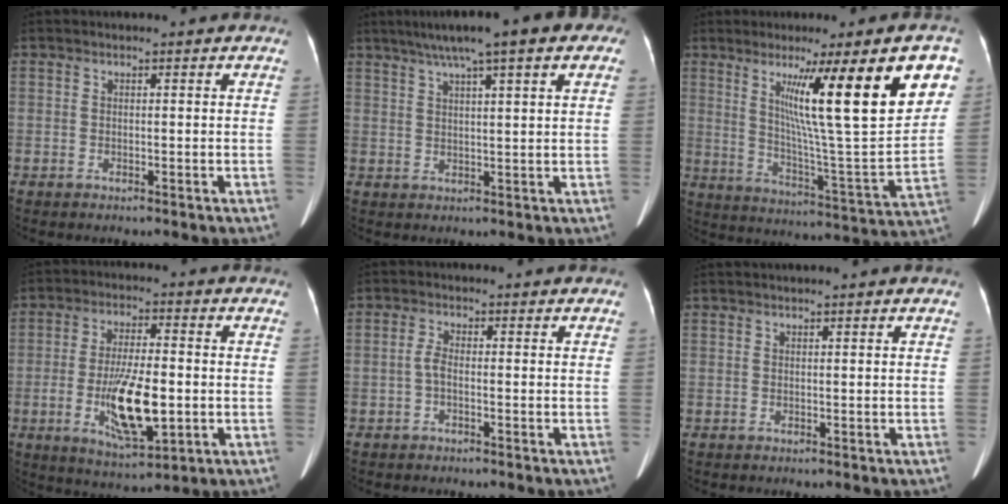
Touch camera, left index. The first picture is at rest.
{"total": 13.2, "force": [8.3, 2.1, 10.1], "torque": [-0.148, 0.042, 0.109]}
{"total": 20.4, "force": [8.8, 0.9, 18.4], "torque": [-0.253, -0.016, 0.129]}
{"total": 11.5, "force": [-2.4, 3.2, 10.8], "torque": [-0.205, -0.013, -0.035]}
{"total": 1.8, "force": [-0.6, 0.7, 1.5], "torque": [-0.032, 0.002, -0.013]}
{"total": 1.0, "force": [0.9, -0.2, 0.4], "torque": [-0.009, 0.016, 0.020]}